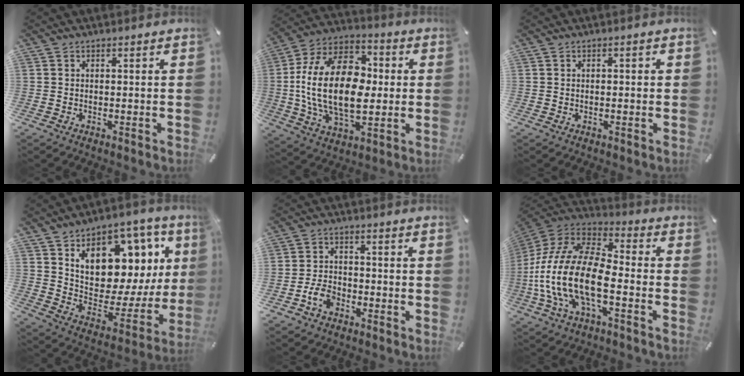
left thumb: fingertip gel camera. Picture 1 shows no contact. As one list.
[{"total": 23.8, "force": [-0.6, 15.3, 18.2], "torque": [-0.373, 0.008, -0.010]}, {"total": 1.0, "force": [-0.2, 0.5, 0.8], "torque": [-0.016, 0.002, -0.005]}, {"total": 15.6, "force": [8.0, 10.0, 8.8], "torque": [-0.123, -0.072, 0.137]}, {"total": 5.5, "force": [-2.9, 4.1, 2.4], "torque": [-0.049, 0.015, -0.054]}, {"total": 20.3, "force": [-7.3, 9.9, 16.1], "torque": [-0.354, 0.017, -0.130]}]